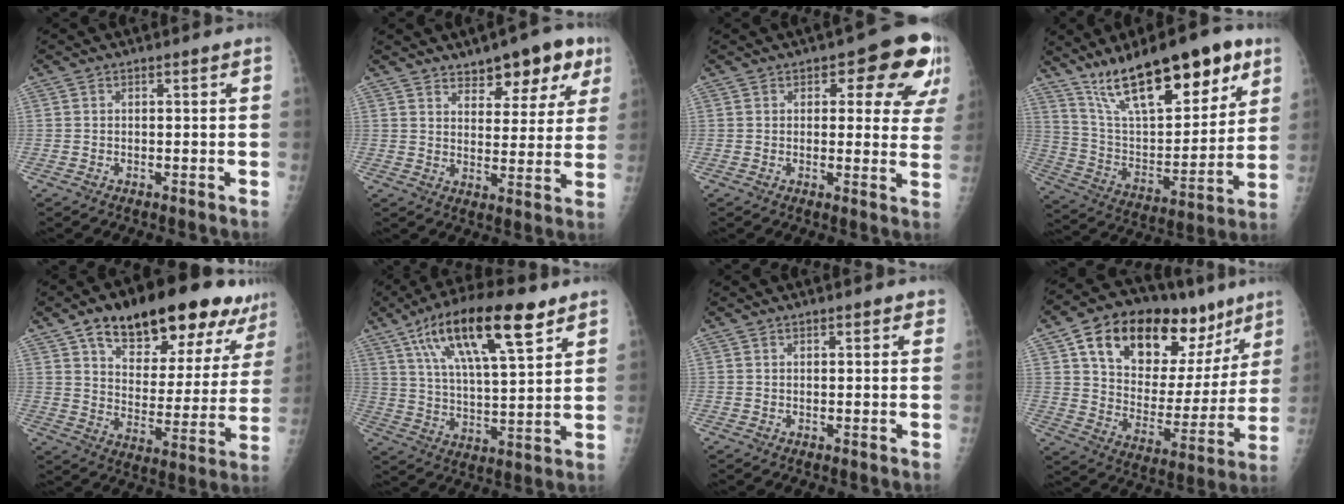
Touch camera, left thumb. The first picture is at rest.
{"total": 11.1, "force": [7.1, 5.2, 6.7], "torque": [-0.049, -0.032, 0.099]}
{"total": 12.1, "force": [5.5, 5.7, 9.1], "torque": [-0.053, -0.016, 0.058]}
{"total": 25.2, "force": [15.7, 9.0, 17.5], "torque": [-0.243, -0.048, 0.272]}
{"total": 25.0, "force": [16.3, 10.9, 15.5], "torque": [-0.178, -0.034, 0.241]}
{"total": 20.3, "force": [10.9, 6.1, 16.0], "torque": [-0.263, -0.020, 0.189]}
{"total": 1.7, "force": [1.3, 0.7, 0.8], "torque": [-0.003, -0.004, 0.013]}
{"total": 27.4, "force": [14.3, 15.1, 18.0], "torque": [-0.233, -0.010, 0.233]}